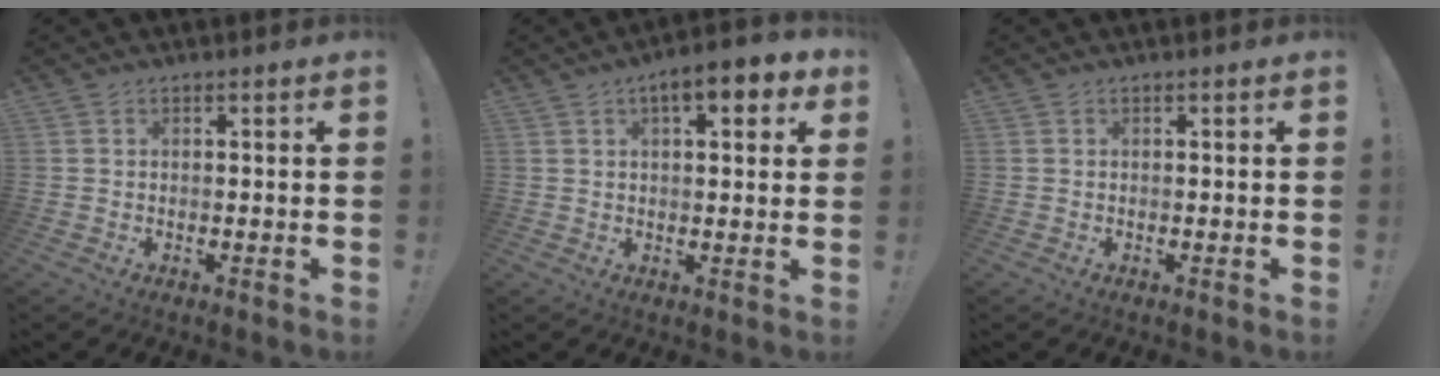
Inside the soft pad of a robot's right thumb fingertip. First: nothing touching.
{"total": 7.6, "force": [3.5, 2.8, 6.2], "torque": [-0.076, -0.012, 0.053]}
{"total": 0.0}